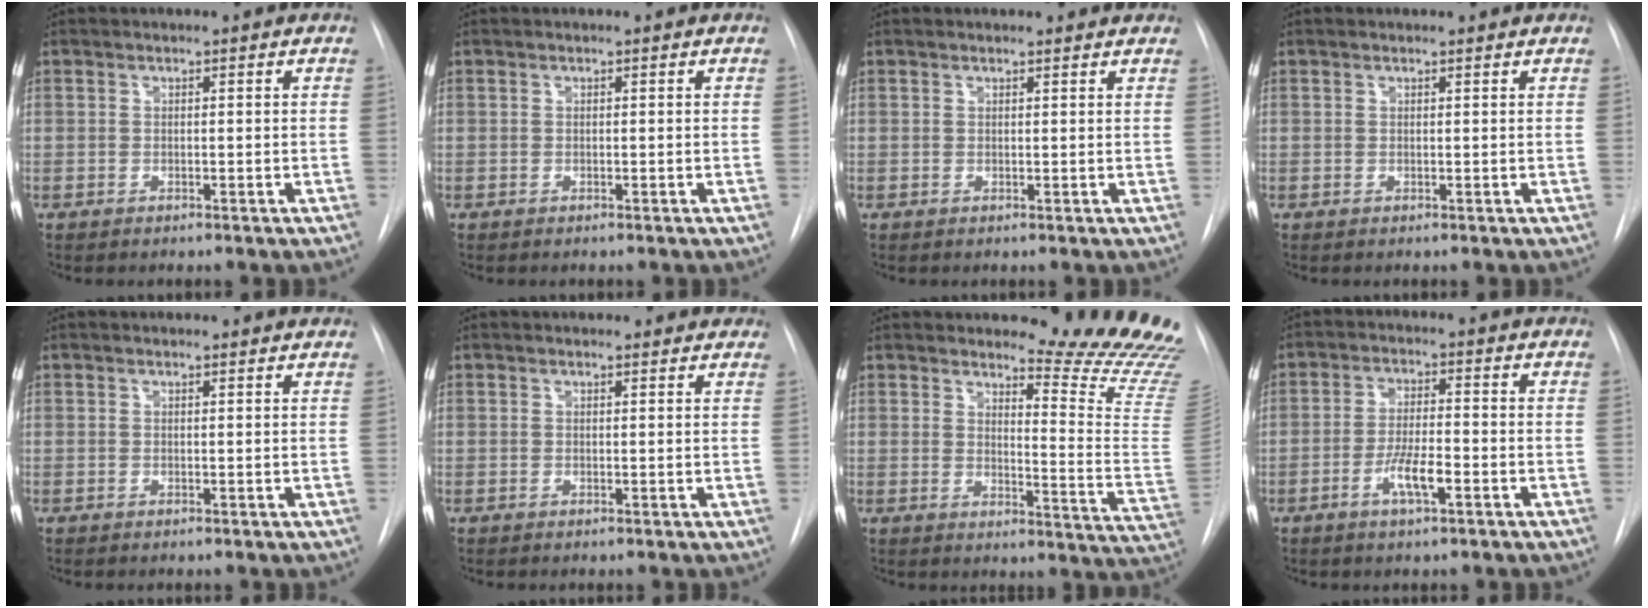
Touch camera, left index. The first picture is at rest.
{"total": 0.0}
{"total": 2.4, "force": [2.3, 0.4, 0.3], "torque": [-0.013, 0.005, 0.021]}
{"total": 0.8, "force": [0.8, 0.0, 0.0], "torque": [-0.009, 0.002, 0.011]}
{"total": 1.7, "force": [1.6, 0.2, 0.2], "torque": [-0.014, 0.005, 0.017]}
{"total": 3.4, "force": [3.1, 1.1, 0.6], "torque": [-0.006, 0.005, 0.025]}
{"total": 15.7, "force": [15.1, -1.2, 4.2], "torque": [-0.053, -0.161, 0.163]}
{"total": 5.2, "force": [-2.2, 0.9, 4.6], "torque": [-0.089, -0.002, -0.040]}